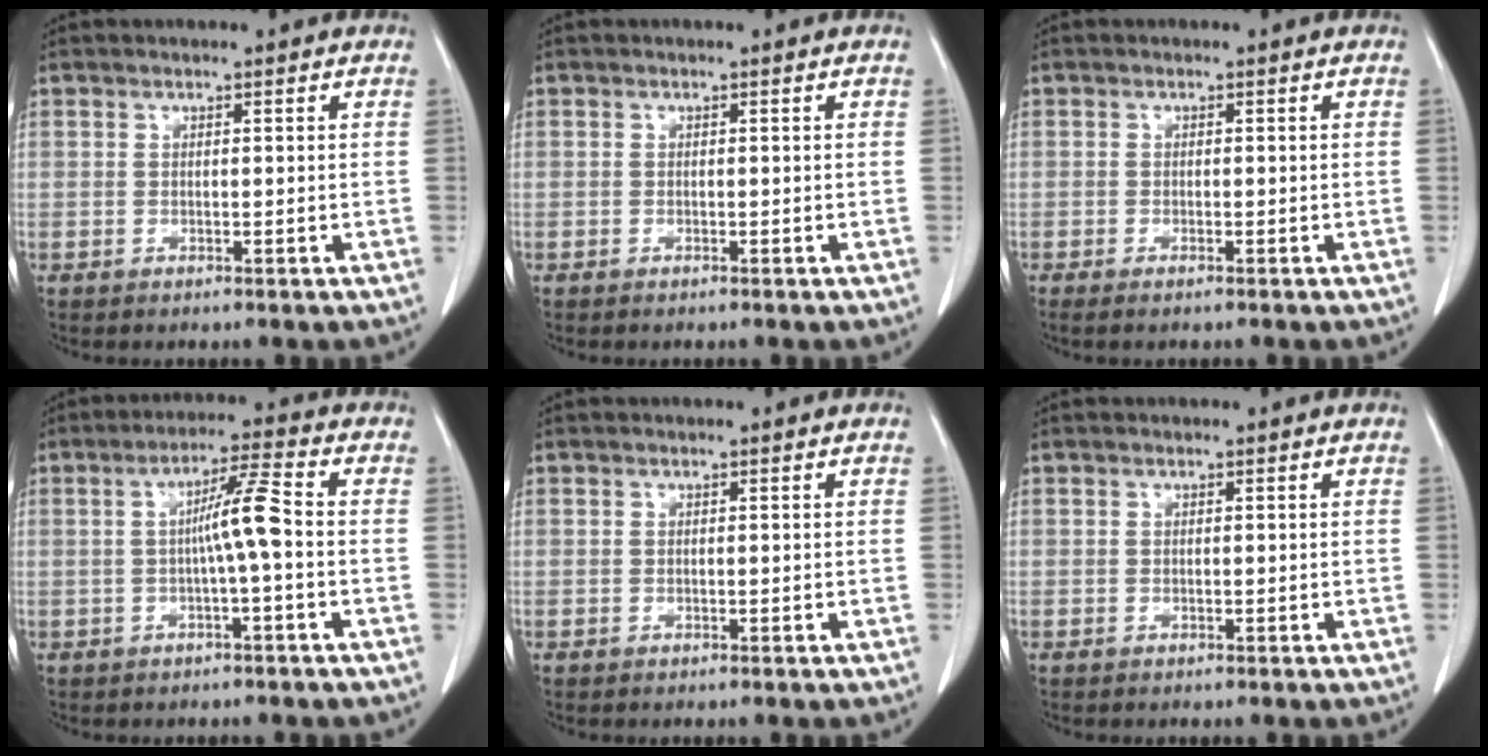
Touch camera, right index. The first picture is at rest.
{"total": 0.0}
{"total": 1.0, "force": [-0.7, 0.0, 0.7], "torque": [-0.012, -0.001, -0.012]}
{"total": 5.9, "force": [-0.4, -0.4, 5.8], "torque": [-0.100, 0.012, -0.008]}
{"total": 0.0}
{"total": 0.0}